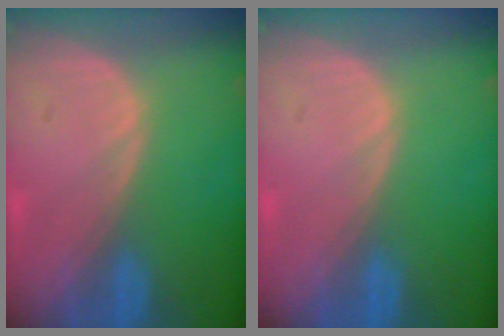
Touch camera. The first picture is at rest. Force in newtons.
{"total": 0.0}